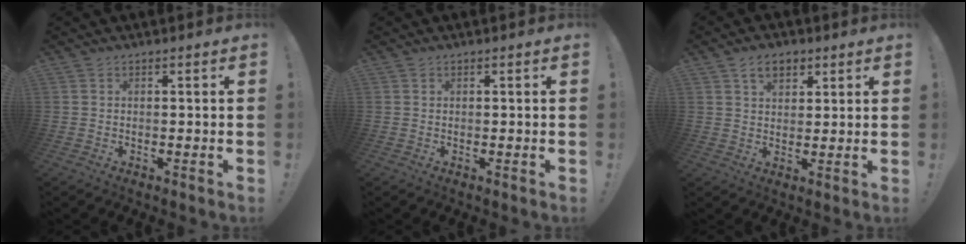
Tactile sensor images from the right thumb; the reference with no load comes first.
{"total": 0.0}
{"total": 6.2, "force": [3.3, 4.0, 3.4], "torque": [-0.051, -0.005, 0.060]}